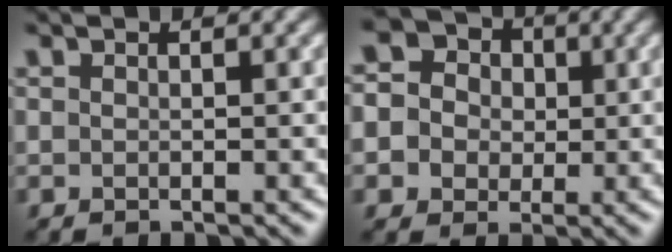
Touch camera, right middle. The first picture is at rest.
{"total": 6.8, "force": [0.0, 6.4, 2.3], "torque": [-0.052, 0.037, -0.029]}